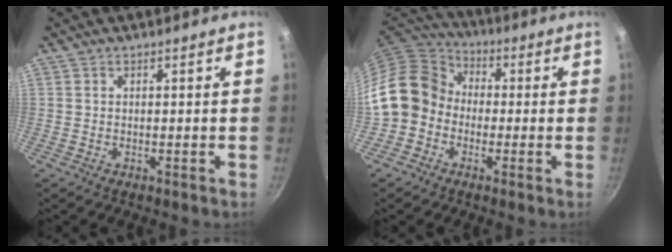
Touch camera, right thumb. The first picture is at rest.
{"total": 12.2, "force": [-1.8, 10.5, 5.9], "torque": [-0.070, 0.037, -0.057]}